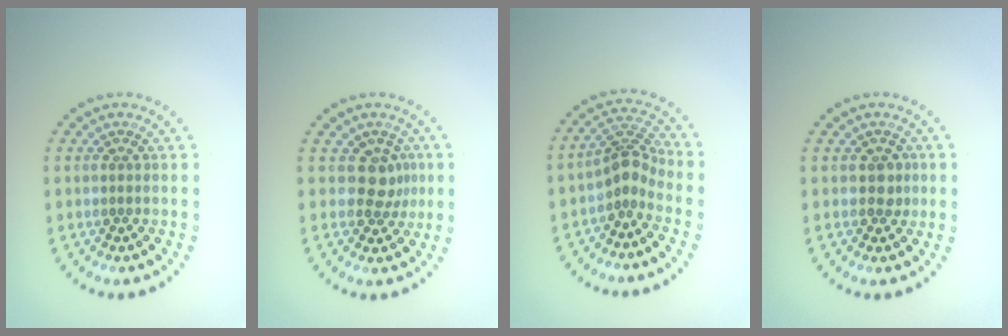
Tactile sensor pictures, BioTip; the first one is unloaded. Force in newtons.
{"total": 2.3, "press": 1.8, "slide": 1.4}
{"total": 2.8, "press": 2.0, "slide": 1.9}
{"total": 1.5, "press": 1.3, "slide": 0.6}